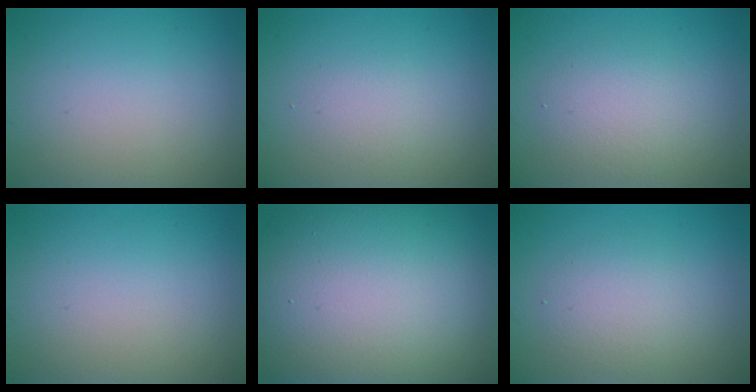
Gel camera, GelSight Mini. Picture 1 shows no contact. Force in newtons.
{"total": 1.4, "press": 1.4, "slide": 0.0}
{"total": 2.8, "press": 2.8, "slide": 0.2}
{"total": 0.0}
{"total": 19.0, "press": 19.0, "slide": 1.0}
{"total": 2.6, "press": 2.6, "slide": 0.0}